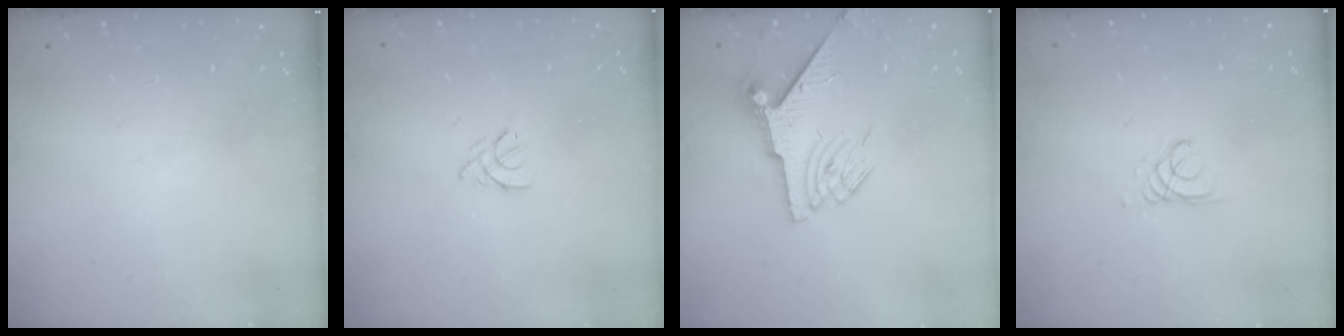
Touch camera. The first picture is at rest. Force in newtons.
{"total": 2.5, "press": 2.4, "slide": 0.6}
{"total": 6.7, "press": 6.6, "slide": 1.0}
{"total": 1.1, "press": 1.1, "slide": 0.1}